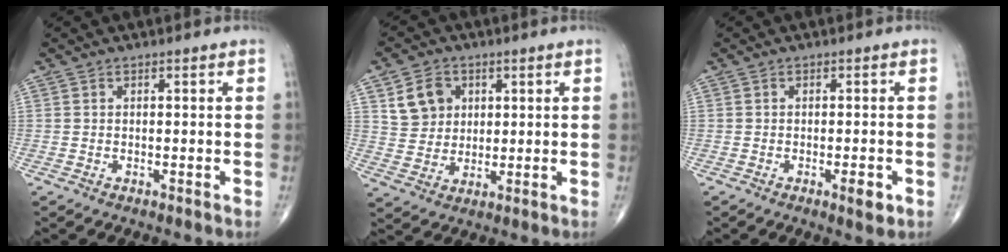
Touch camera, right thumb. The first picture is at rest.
{"total": 7.7, "force": [2.9, 6.4, 3.1], "torque": [-0.029, -0.011, 0.058]}
{"total": 2.8, "force": [-1.1, 0.7, 2.4], "torque": [-0.035, -0.004, -0.015]}